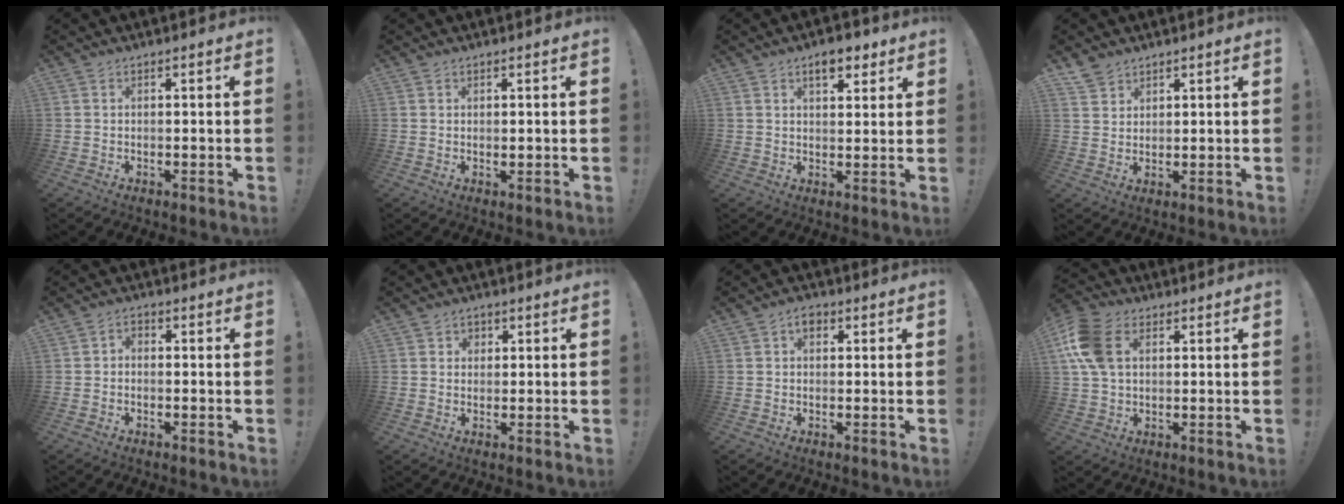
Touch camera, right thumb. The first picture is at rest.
{"total": 0.6, "force": [0.4, 0.4, 0.1], "torque": [-0.001, -0.001, 0.008]}
{"total": 6.2, "force": [3.9, 3.1, 3.7], "torque": [-0.034, -0.018, 0.064]}
{"total": 4.3, "force": [3.5, 2.5, 0.7], "torque": [-0.009, -0.019, 0.066]}
{"total": 2.0, "force": [-1.4, 0.9, 1.0], "torque": [-0.022, 0.008, -0.024]}
{"total": 2.3, "force": [0.7, 2.1, 0.4], "torque": [-0.006, -0.002, 0.011]}
{"total": 3.2, "force": [1.1, 2.0, 2.2], "torque": [-0.034, 0.005, 0.017]}
{"total": 12.8, "force": [3.6, 8.6, 8.8], "torque": [-0.189, 0.006, 0.070]}